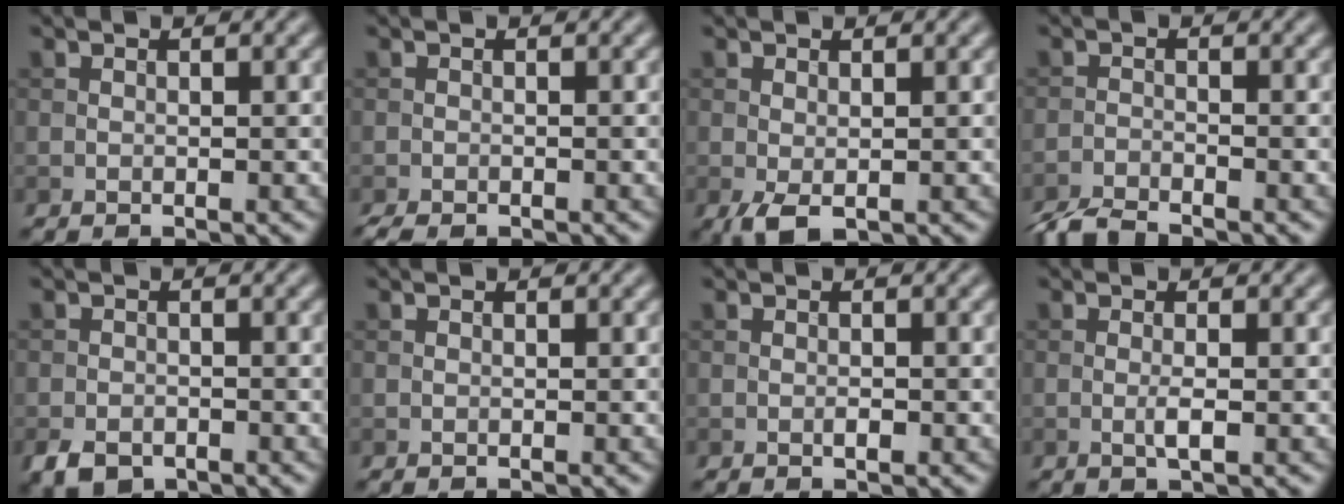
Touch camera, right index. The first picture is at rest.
{"total": 1.7, "force": [-1.4, 0.5, 0.9], "torque": [-0.015, -0.003, -0.023]}
{"total": 1.8, "force": [-0.6, 0.8, 1.5], "torque": [-0.037, -0.005, -0.011]}
{"total": 3.4, "force": [-3.2, 0.4, 1.1], "torque": [-0.026, -0.008, -0.070]}
{"total": 2.8, "force": [-1.8, 1.7, 1.3], "torque": [-0.022, -0.006, -0.038]}
{"total": 0.0}
{"total": 0.7, "force": [-0.3, 0.3, 0.6], "torque": [-0.012, 0.001, -0.004]}
{"total": 1.4, "force": [-0.3, 0.2, 1.4], "torque": [-0.029, -0.002, -0.008]}